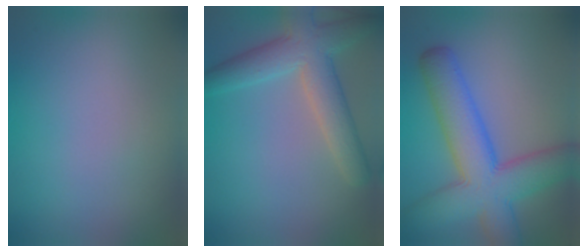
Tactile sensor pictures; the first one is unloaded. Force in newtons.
{"total": 5.8, "press": 5.8, "slide": 0.4}
{"total": 9.9, "press": 9.9, "slide": 0.4}